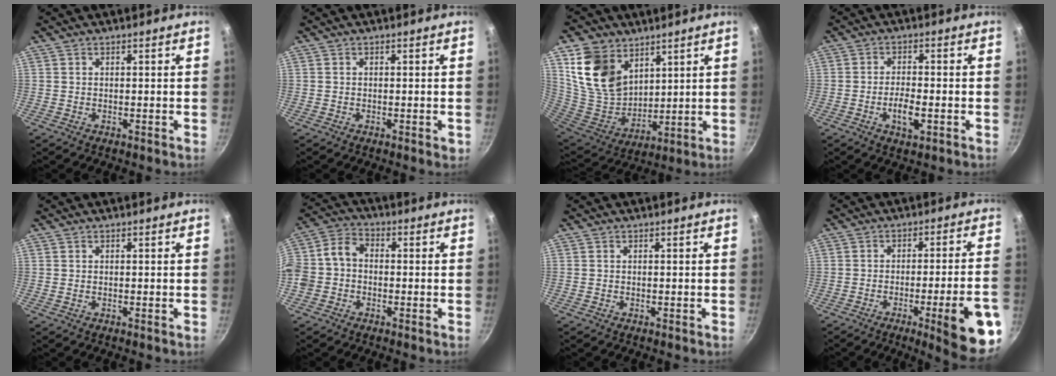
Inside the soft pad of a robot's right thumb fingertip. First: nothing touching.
{"total": 0.8, "force": [-0.3, 0.3, 0.7], "torque": [-0.006, 0.001, -0.005]}
{"total": 15.7, "force": [8.3, 10.8, 7.8], "torque": [-0.130, -0.052, 0.174]}
{"total": 5.1, "force": [-1.7, 1.8, 4.4], "torque": [-0.078, 0.008, -0.031]}
{"total": 0.0}
{"total": 8.3, "force": [-1.4, 6.4, 5.1], "torque": [-0.092, 0.034, -0.046]}
{"total": 0.0}
{"total": 15.3, "force": [-6.4, 2.3, 13.7], "torque": [-0.164, 0.029, -0.081]}